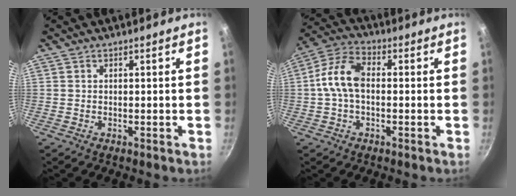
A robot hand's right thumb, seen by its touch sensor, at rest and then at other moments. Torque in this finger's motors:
{"motor_torque": [2.50, 2.39, 1.24, -0.72, 0.43]}